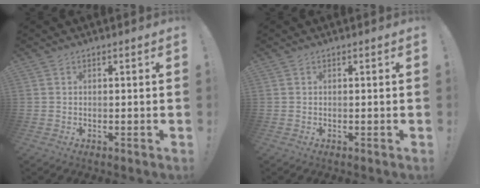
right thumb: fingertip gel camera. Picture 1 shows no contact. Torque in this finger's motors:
{"motor_torque": [0.29, -0.26, 0.00, 0.00, 0.00]}